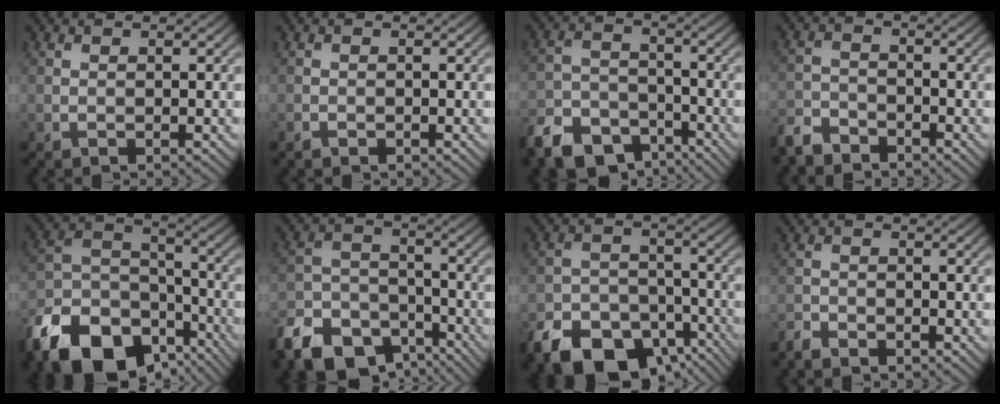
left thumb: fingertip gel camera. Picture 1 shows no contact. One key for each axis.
{"total": 0.7, "fx": -0.5, "fy": 0.3, "fz": 0.2, "tx": -0.003, "ty": -0.003, "tz": -0.009}
{"total": 9.8, "fx": -7.2, "fy": 5.3, "fz": 4.1, "tx": -0.092, "ty": -0.019, "tz": -0.140}
{"total": 4.4, "fx": -3.9, "fy": 1.7, "fz": 1.1, "tx": -0.023, "ty": -0.008, "tz": -0.090}
{"total": 17.4, "fx": -11.1, "fy": 10.1, "fz": 8.7, "tx": -0.219, "ty": -0.041, "tz": -0.197}
{"total": 12.4, "fx": -8.6, "fy": 6.9, "fz": 5.7, "tx": -0.133, "ty": -0.024, "tz": -0.159}
{"total": 12.7, "fx": -8.2, "fy": 7.3, "fz": 6.4, "tx": -0.125, "ty": -0.020, "tz": -0.145}
{"total": 2.0, "fx": -1.8, "fy": 0.7, "fz": 0.4, "tx": -0.009, "ty": -0.005, "tz": -0.044}